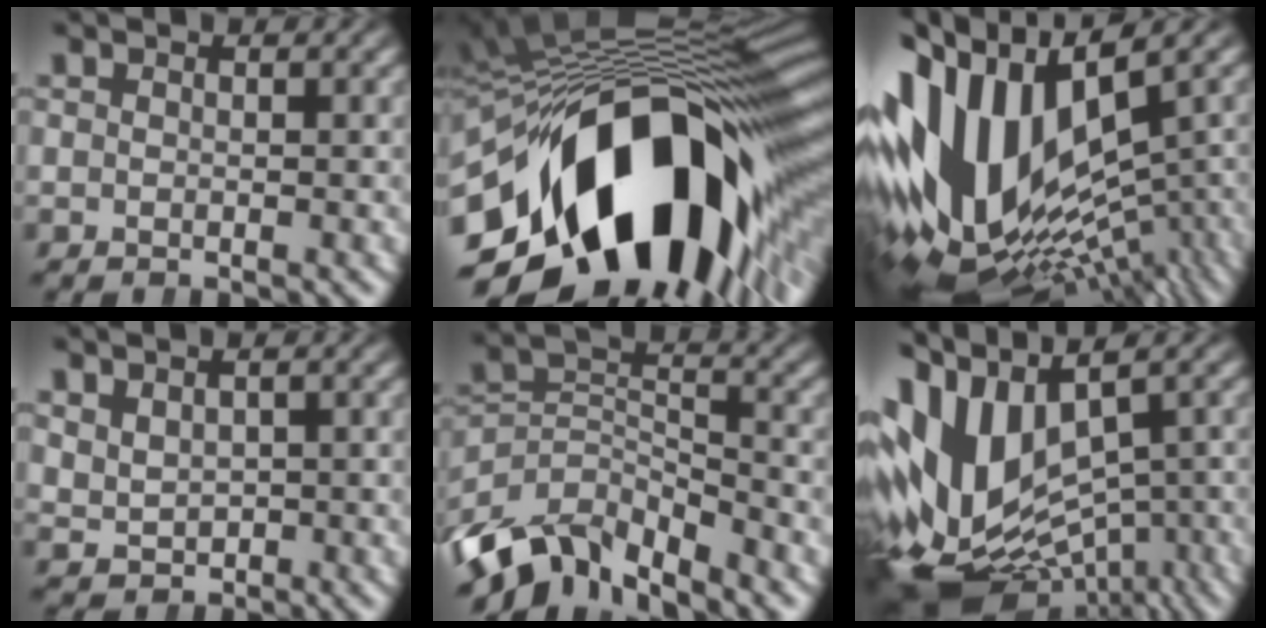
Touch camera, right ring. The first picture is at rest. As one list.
[{"total": 25.5, "force": [-6.1, 15.1, 19.7], "torque": [-0.316, -0.028, -0.081]}, {"total": 20.4, "force": [-1.1, 14.7, 14.2], "torque": [-0.293, -0.049, 0.007]}, {"total": 1.9, "force": [0.7, 1.6, 0.8], "torque": [-0.021, -0.017, 0.029]}, {"total": 9.0, "force": [-4.1, 6.2, 5.1], "torque": [-0.102, -0.052, -0.049]}, {"total": 20.6, "force": [-5.2, 15.3, 12.7], "torque": [-0.279, -0.088, -0.048]}]